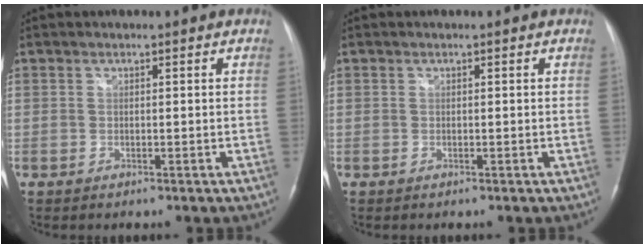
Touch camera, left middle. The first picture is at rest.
{"total": 0.0}